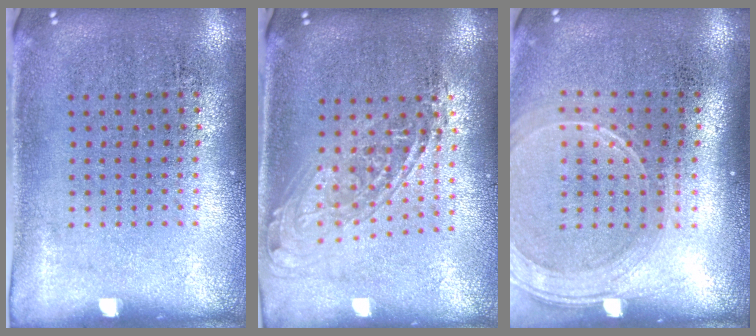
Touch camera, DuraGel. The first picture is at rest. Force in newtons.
{"total": 1.7, "press": 1.3, "slide": 1.0}
{"total": 1.8, "press": 1.6, "slide": 0.8}